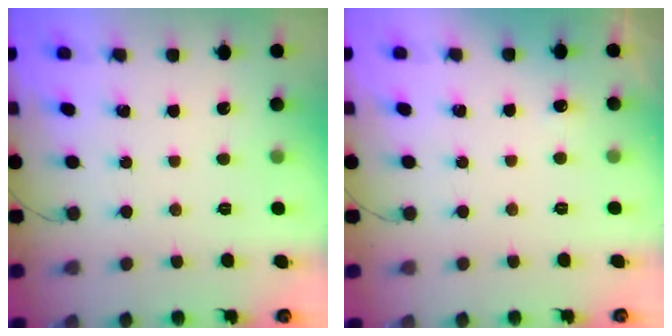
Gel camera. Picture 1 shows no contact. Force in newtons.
{"total": 2.8, "press": 2.6, "slide": 1.1}